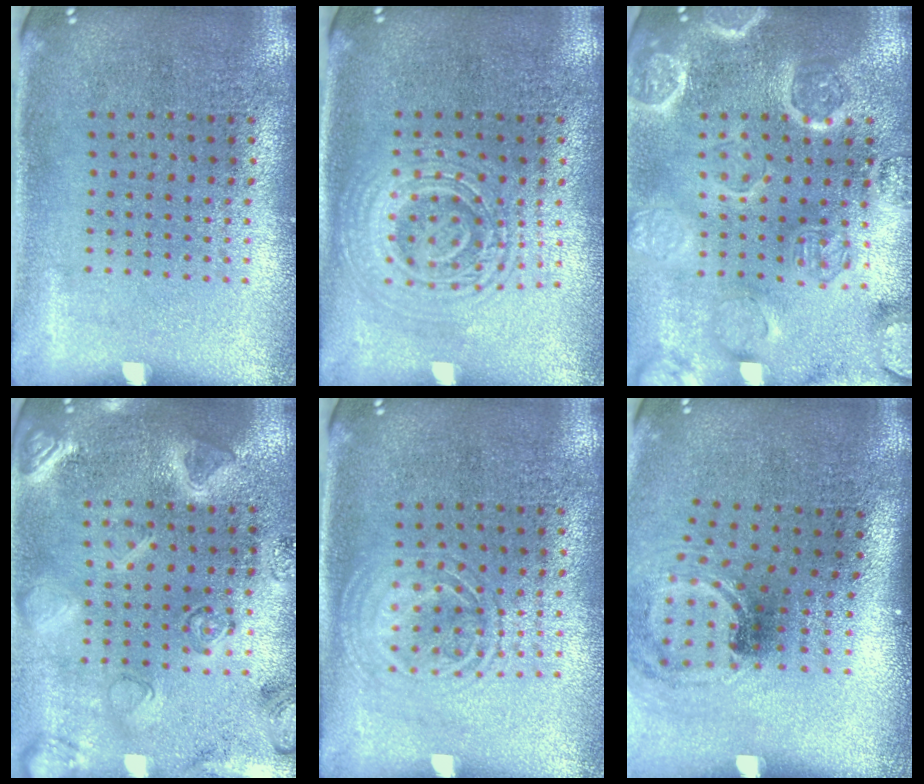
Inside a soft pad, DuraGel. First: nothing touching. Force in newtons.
{"total": 2.5, "press": 2.4, "slide": 0.5}
{"total": 3.4, "press": 3.3, "slide": 0.7}
{"total": 2.9, "press": 2.9, "slide": 0.5}
{"total": 1.3, "press": 1.2, "slide": 0.2}
{"total": 1.5, "press": 1.2, "slide": 1.0}